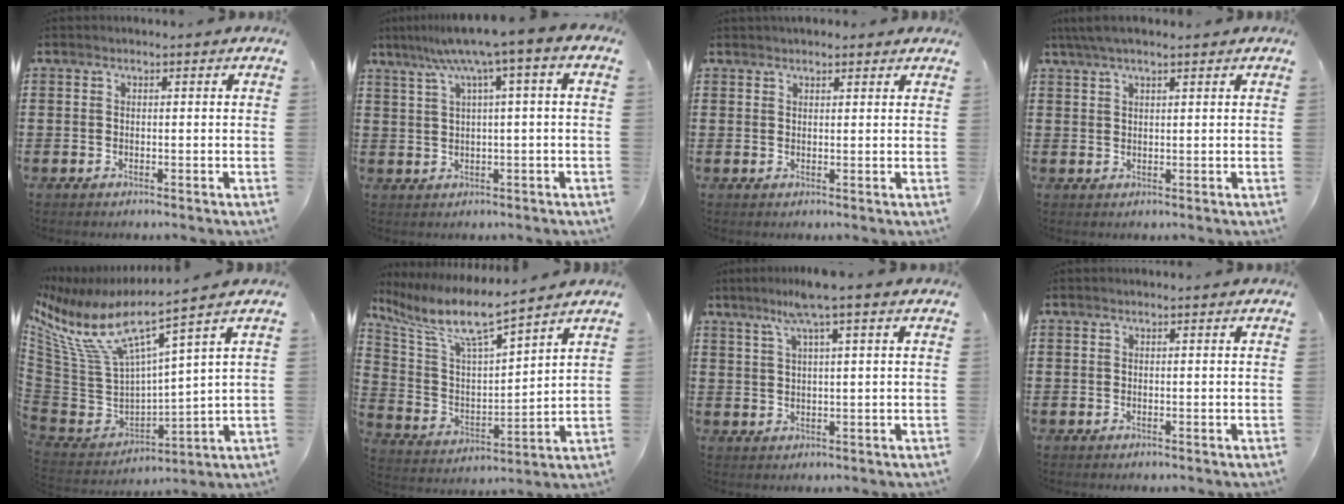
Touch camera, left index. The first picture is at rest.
{"total": 6.8, "force": [2.6, -0.4, 6.3], "torque": [-0.126, -0.011, 0.038]}
{"total": 1.7, "force": [1.6, 0.5, 0.4], "torque": [-0.011, 0.004, 0.031]}
{"total": 3.0, "force": [2.2, 0.6, 2.0], "torque": [-0.042, 0.005, 0.042]}
{"total": 8.3, "force": [5.2, 2.0, 6.2], "torque": [-0.164, -0.052, 0.079]}
{"total": 9.2, "force": [7.2, 1.3, 5.5], "torque": [-0.136, -0.038, 0.120]}
{"total": 5.8, "force": [3.0, -0.2, 4.9], "torque": [-0.100, 0.007, 0.051]}
{"total": 0.0}